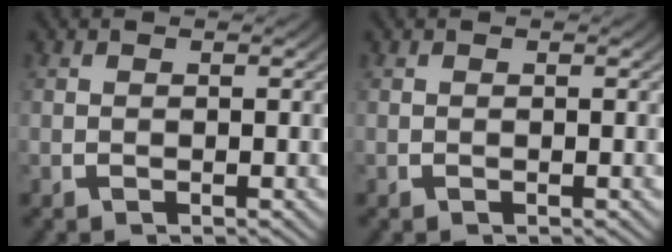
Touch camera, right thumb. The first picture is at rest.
{"total": 0.0}